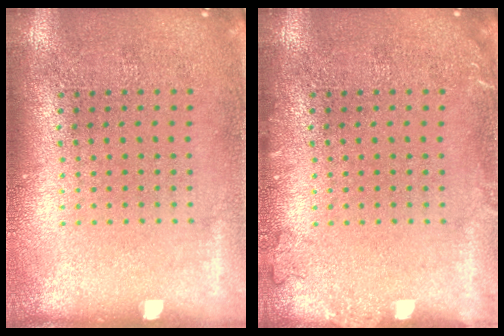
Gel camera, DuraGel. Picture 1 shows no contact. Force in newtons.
{"total": 1.0, "press": 1.0, "slide": 0.1}